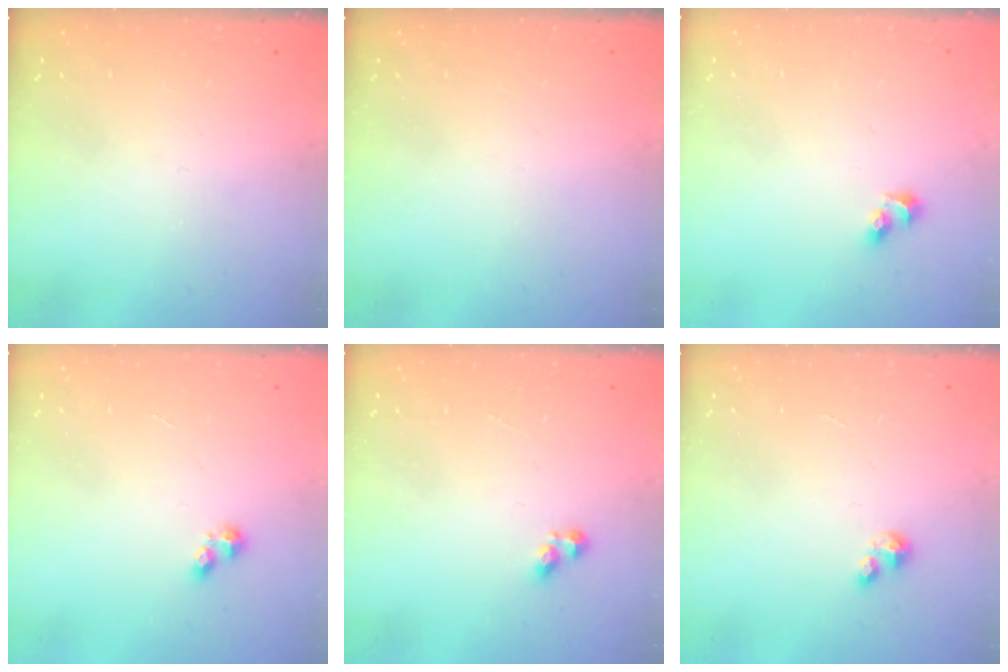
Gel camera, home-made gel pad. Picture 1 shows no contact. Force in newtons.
{"total": 0.0}
{"total": 3.5, "press": 3.1, "slide": 1.6}
{"total": 2.5, "press": 2.5, "slide": 0.4}
{"total": 3.0, "press": 2.9, "slide": 0.6}
{"total": 1.7, "press": 1.7, "slide": 0.4}